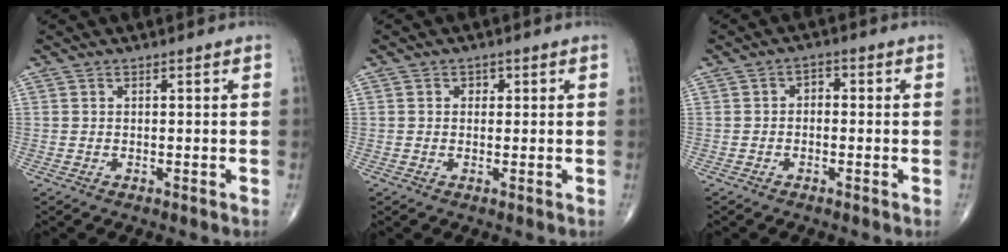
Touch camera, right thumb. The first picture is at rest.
{"total": 1.5, "force": [0.4, 1.3, 0.6], "torque": [0.003, 0.001, 0.001]}
{"total": 2.2, "force": [-0.3, 1.6, 1.5], "torque": [-0.008, 0.012, -0.015]}